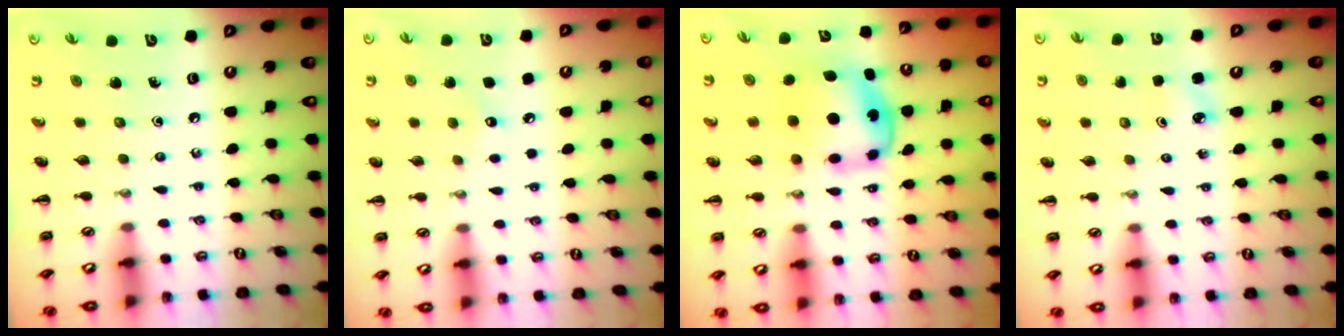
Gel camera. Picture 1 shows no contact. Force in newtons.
{"total": 5.1, "press": 5.0, "slide": 1.1}
{"total": 5.8, "press": 5.8, "slide": 0.8}
{"total": 2.5, "press": 2.4, "slide": 0.8}